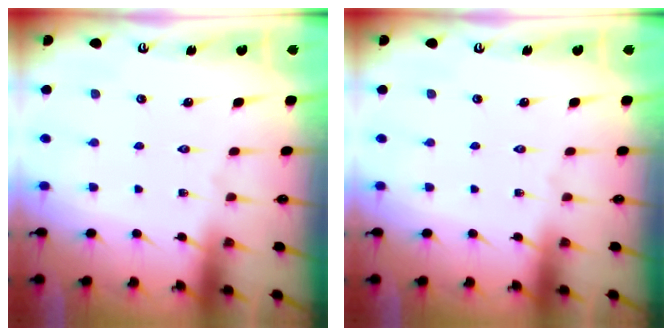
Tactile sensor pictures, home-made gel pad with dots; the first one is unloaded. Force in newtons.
{"total": 0.0}